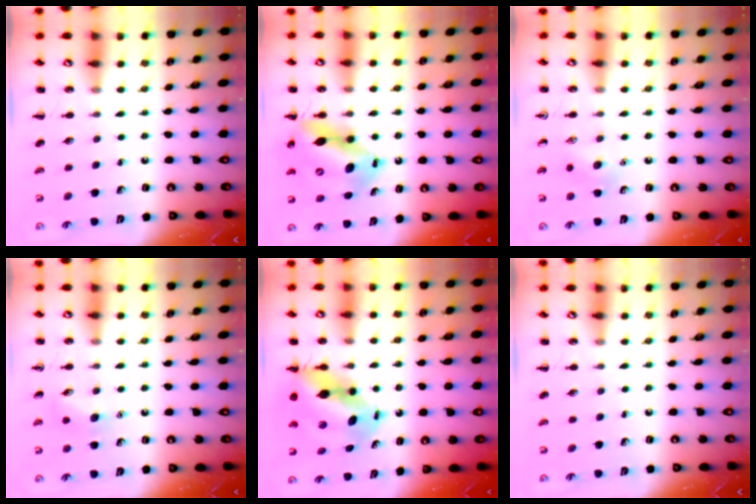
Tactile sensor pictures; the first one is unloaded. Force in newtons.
{"total": 14.6, "press": 14.0, "slide": 4.1}
{"total": 8.1, "press": 7.8, "slide": 2.0}
{"total": 6.8, "press": 6.7, "slide": 1.3}
{"total": 10.4, "press": 10.0, "slide": 2.9}
{"total": 0.0}